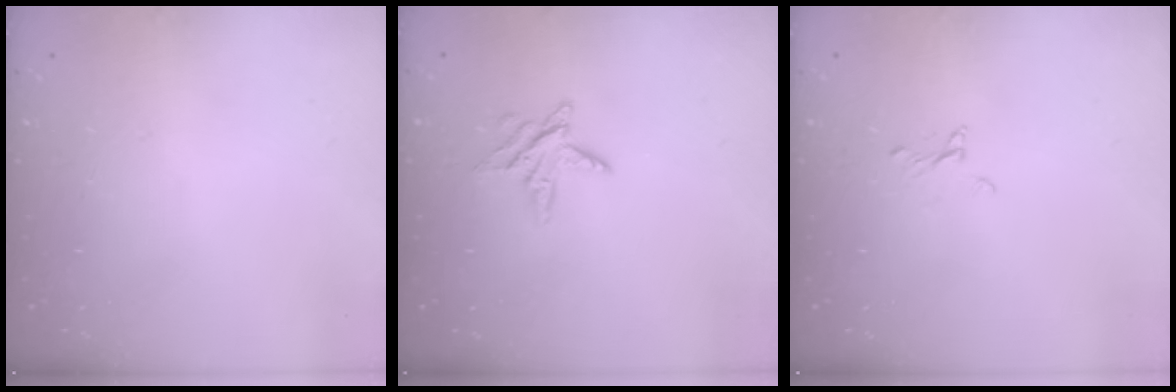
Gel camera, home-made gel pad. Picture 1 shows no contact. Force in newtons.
{"total": 6.5, "press": 6.5, "slide": 0.5}
{"total": 2.2, "press": 2.2, "slide": 0.1}